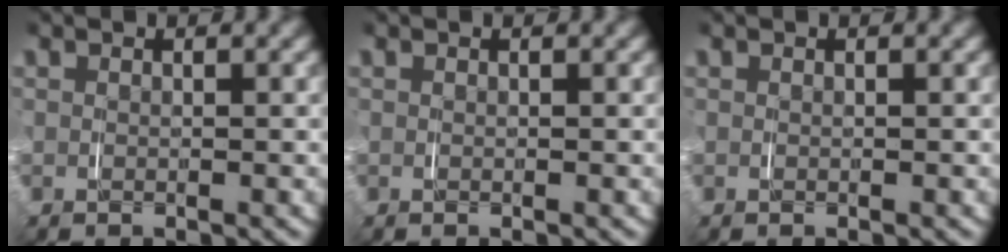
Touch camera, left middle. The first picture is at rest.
{"total": 0.0}
{"total": 0.0}